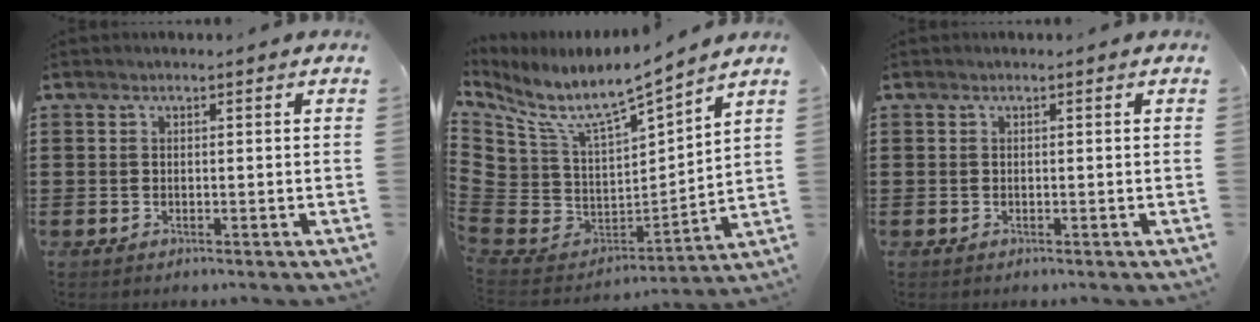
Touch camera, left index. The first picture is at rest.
{"total": 6.4, "force": [4.7, 2.0, 3.8], "torque": [-0.096, -0.048, 0.076]}
{"total": 0.0}